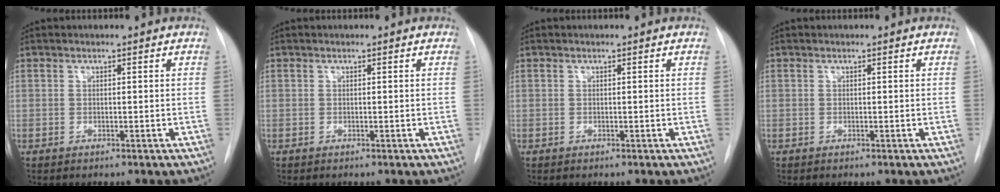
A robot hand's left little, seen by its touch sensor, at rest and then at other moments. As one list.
[{"total": 0.0}, {"total": 0.0}, {"total": 0.0}]